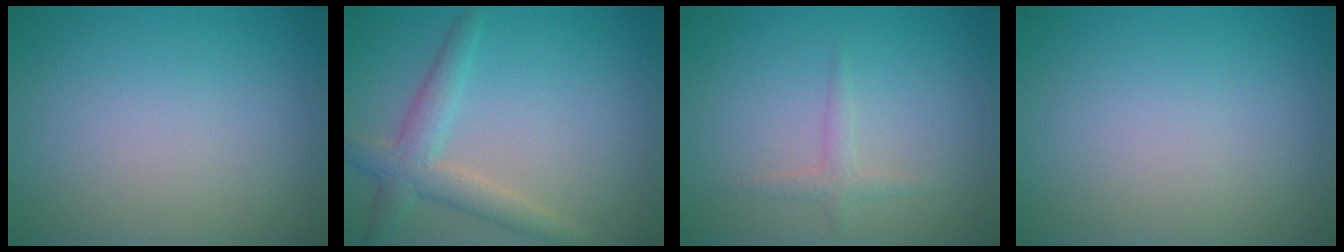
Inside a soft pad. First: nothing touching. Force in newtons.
{"total": 3.5, "press": 3.5, "slide": 0.1}
{"total": 1.3, "press": 1.3, "slide": 0.0}
{"total": 0.0}